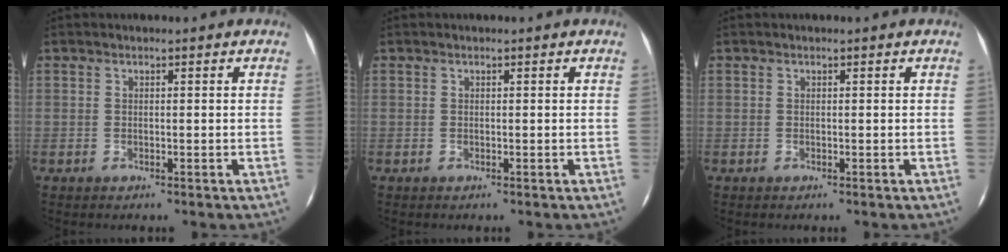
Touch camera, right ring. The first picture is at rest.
{"total": 0.0}
{"total": 0.0}